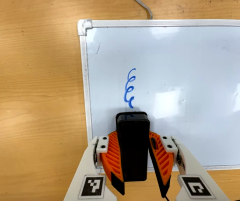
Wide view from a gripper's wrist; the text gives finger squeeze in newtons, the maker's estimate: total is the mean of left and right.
{"total": 10.1, "left": 9.6, "right": 10.5}